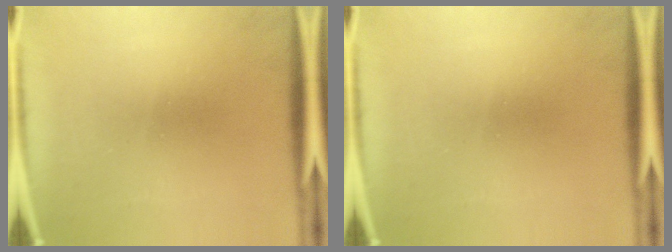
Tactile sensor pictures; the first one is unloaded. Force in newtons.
{"total": 0.0}